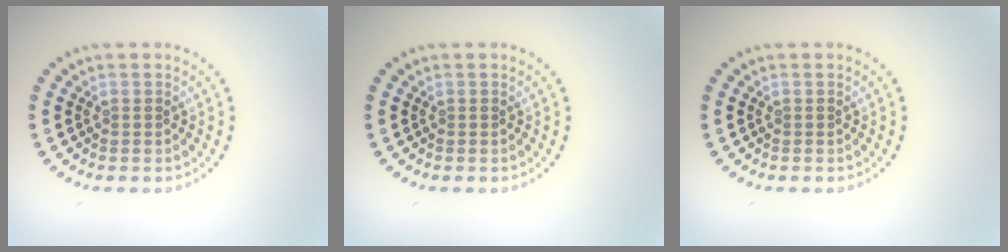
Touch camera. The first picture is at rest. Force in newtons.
{"total": 0.0}
{"total": 0.0}